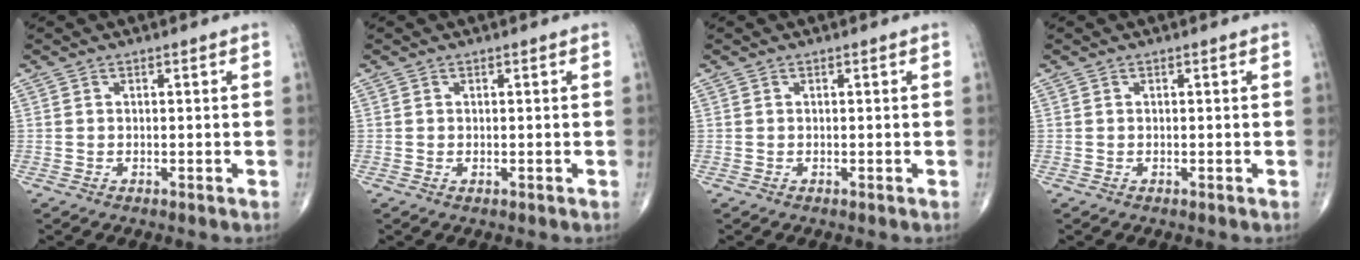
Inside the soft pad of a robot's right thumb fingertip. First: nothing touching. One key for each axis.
{"total": 0.0}
{"total": 0.0}
{"total": 0.0}